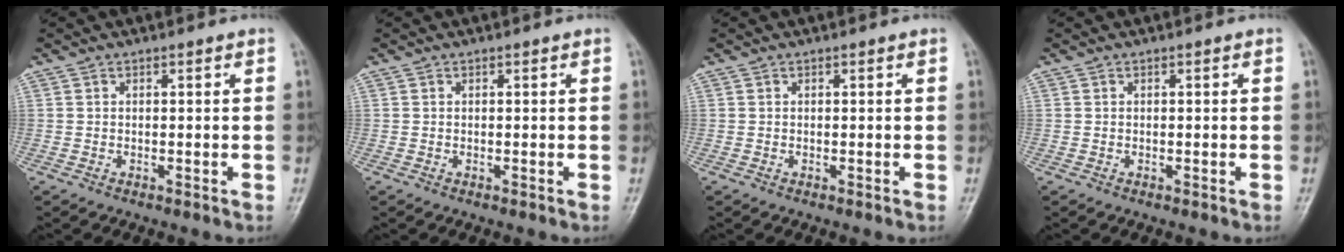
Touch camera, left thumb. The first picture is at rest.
{"total": 0.0}
{"total": 0.0}
{"total": 0.0}